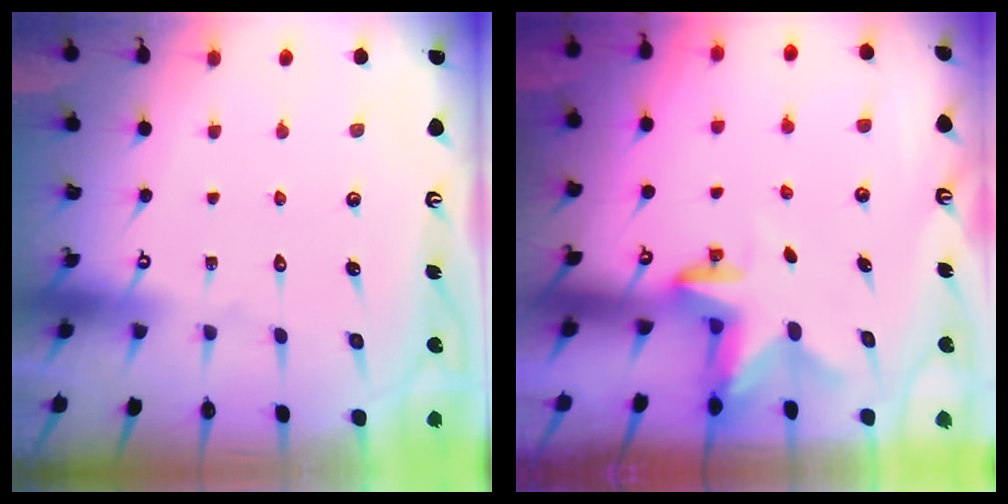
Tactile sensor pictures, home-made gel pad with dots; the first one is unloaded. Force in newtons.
{"total": 2.6, "press": 2.6, "slide": 0.5}